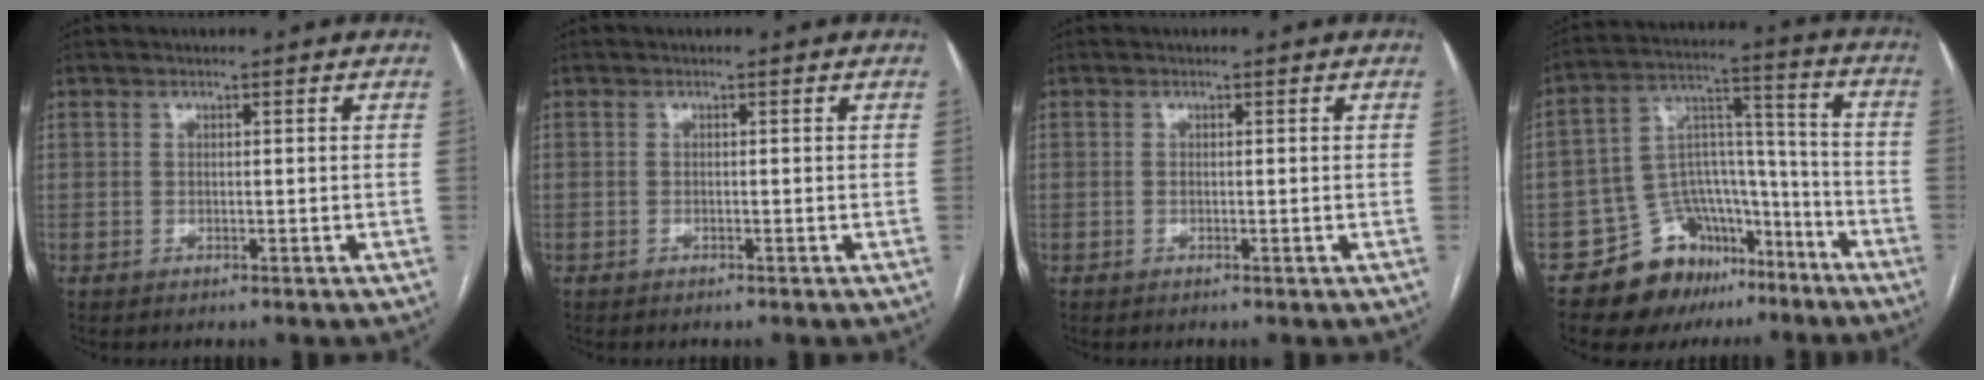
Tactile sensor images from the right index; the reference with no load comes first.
{"total": 0.0}
{"total": 0.0}
{"total": 14.5, "force": [-10.1, 9.1, 5.2], "torque": [-0.072, 0.077, -0.158]}